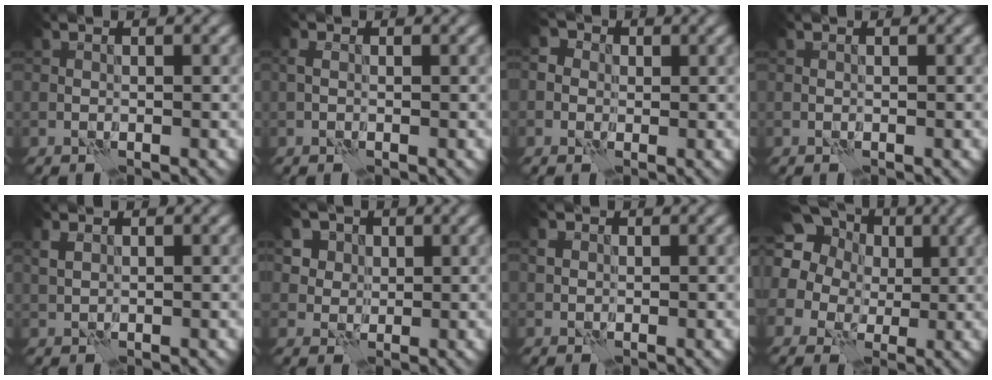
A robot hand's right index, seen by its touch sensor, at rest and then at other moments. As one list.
[{"total": 1.0, "force": [0.0, 0.7, 0.7], "torque": [-0.015, 0.002, -0.003]}, {"total": 3.2, "force": [0.7, 2.9, 1.2], "torque": [0.003, 0.014, -0.017]}, {"total": 0.0}, {"total": 1.2, "force": [0.6, 0.8, 0.7], "torque": [-0.021, 0.003, 0.013]}, {"total": 7.2, "force": [3.6, 5.5, 3.0], "torque": [-0.066, 0.008, 0.048]}, {"total": 1.0, "force": [0.3, 1.0, 0.3], "torque": [-0.004, 0.003, 0.004]}, {"total": 15.6, "force": [6.2, 12.5, 6.8], "torque": [-0.165, 0.038, 0.083]}]